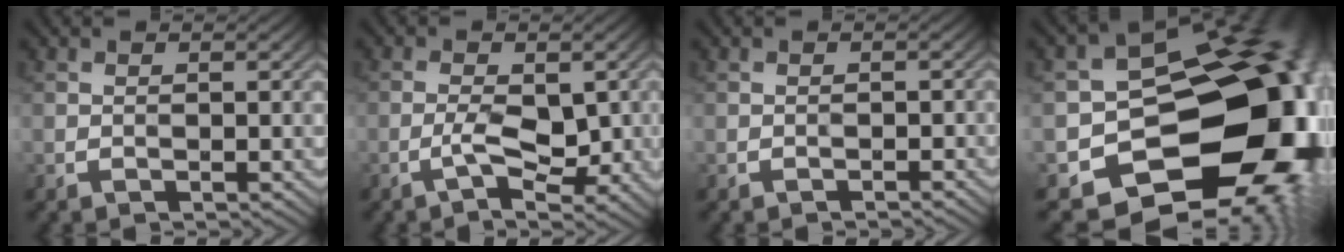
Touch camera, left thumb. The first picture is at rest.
{"total": 4.3, "force": [-1.3, 1.5, 3.8], "torque": [-0.071, 0.003, -0.023]}
{"total": 0.7, "force": [-0.6, 0.2, 0.3], "torque": [-0.002, 0.001, -0.009]}
{"total": 19.7, "force": [-5.1, 15.0, 11.7], "torque": [-0.157, -0.031, -0.066]}